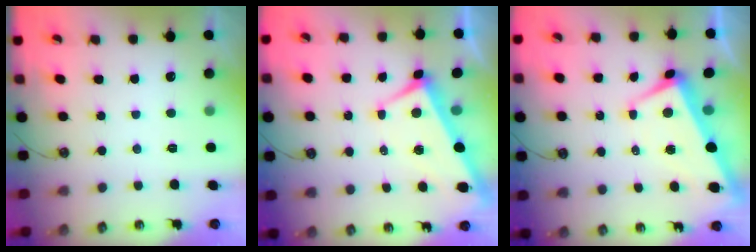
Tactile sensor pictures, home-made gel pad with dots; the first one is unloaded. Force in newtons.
{"total": 2.2, "press": 2.0, "slide": 0.8}
{"total": 1.1, "press": 0.5, "slide": 1.0}